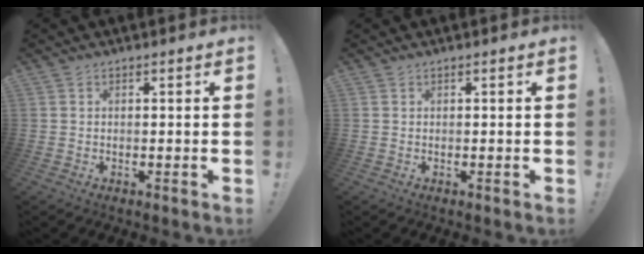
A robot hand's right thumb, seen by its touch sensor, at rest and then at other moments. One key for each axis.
{"total": 0.0}